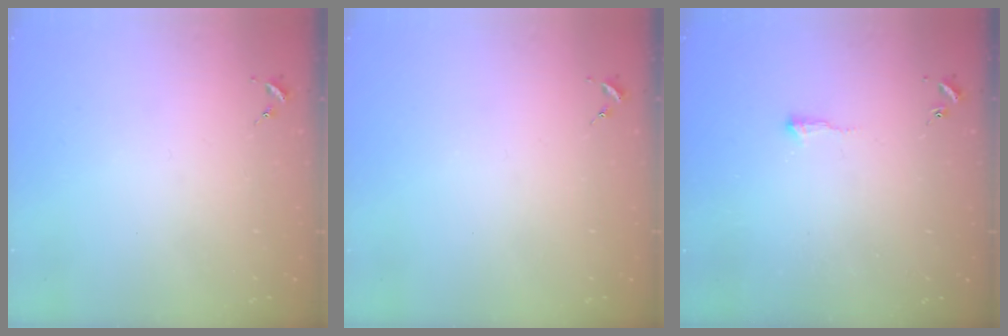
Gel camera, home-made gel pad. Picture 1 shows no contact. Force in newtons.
{"total": 0.0}
{"total": 4.0, "press": 3.9, "slide": 0.8}